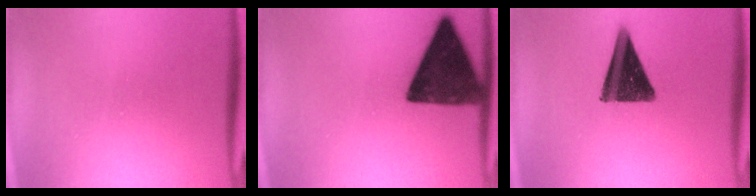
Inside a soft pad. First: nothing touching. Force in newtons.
{"total": 13.4}
{"total": 13.3}